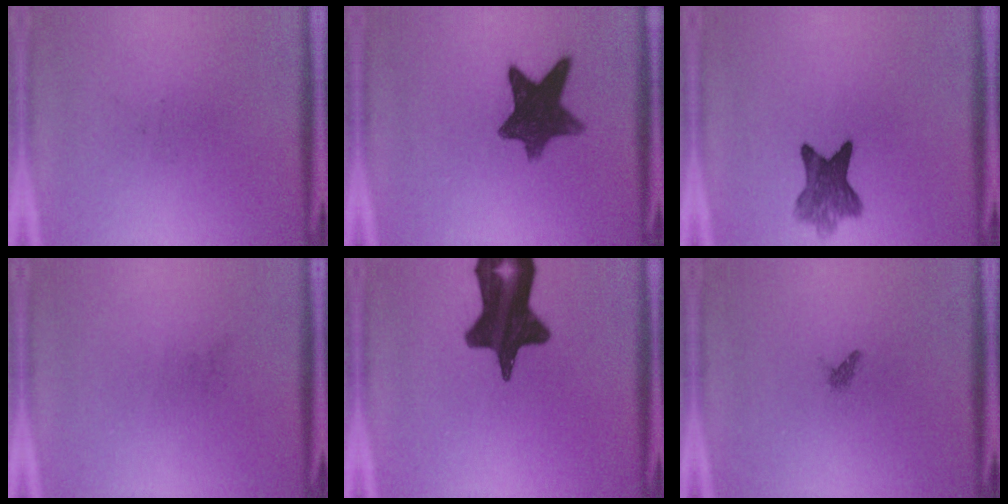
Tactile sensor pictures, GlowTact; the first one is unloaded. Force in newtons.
{"total": 10.9}
{"total": 7.0}
{"total": 0.0}
{"total": 16.5}
{"total": 0.7}